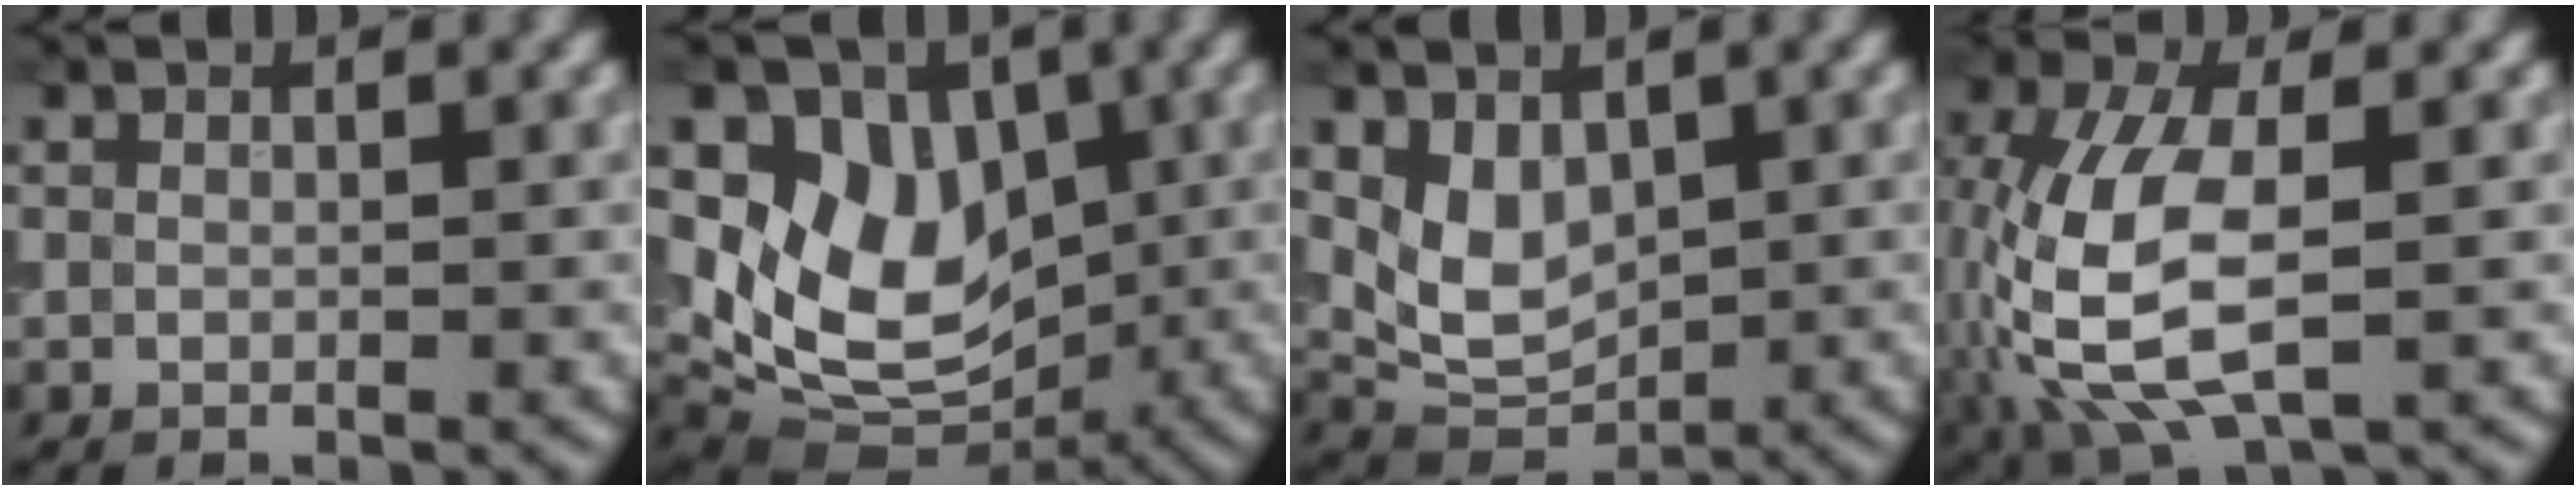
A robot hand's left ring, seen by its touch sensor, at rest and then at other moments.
{"total": 8.6, "force": [1.4, 6.6, 5.4], "torque": [-0.094, -0.021, 0.020]}
{"total": 4.0, "force": [1.1, 2.8, 2.7], "torque": [-0.049, -0.010, 0.026]}
{"total": 9.4, "force": [-1.3, 4.8, 8.0], "torque": [-0.190, 0.000, -0.030]}